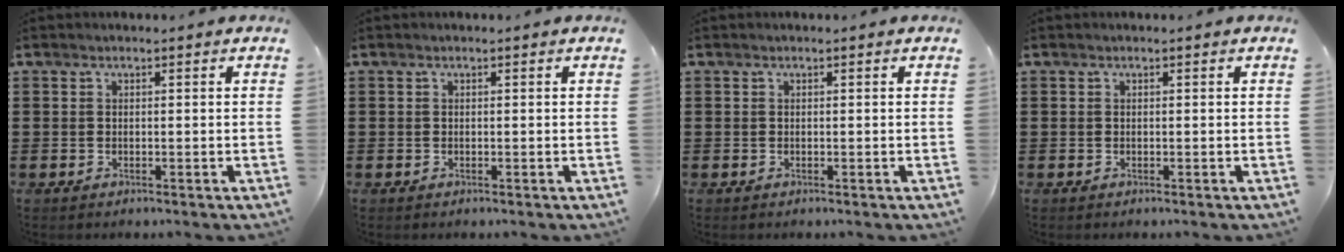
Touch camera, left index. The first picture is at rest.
{"total": 0.0}
{"total": 0.0}
{"total": 0.0}